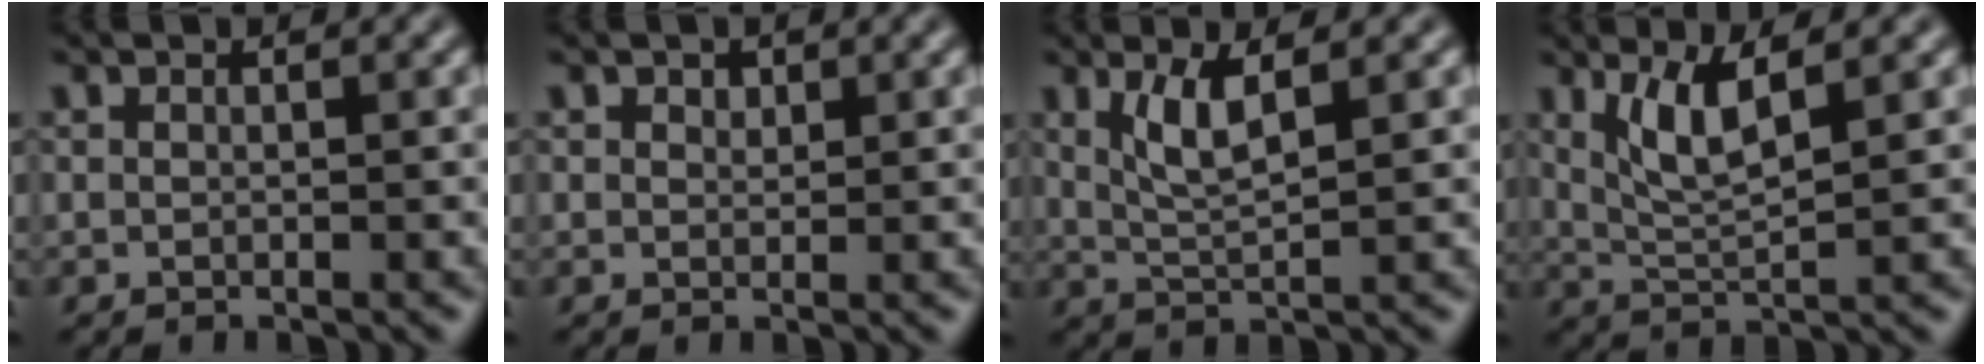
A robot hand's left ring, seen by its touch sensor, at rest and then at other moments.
{"total": 0.9, "force": [0.6, 0.6, 0.3], "torque": [-0.004, -0.002, 0.009]}
{"total": 3.3, "force": [1.5, 0.7, 2.8], "torque": [-0.060, -0.006, 0.033]}
{"total": 3.9, "force": [1.7, 0.8, 3.4], "torque": [-0.074, -0.007, 0.039]}